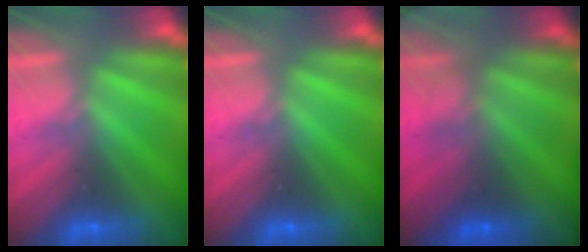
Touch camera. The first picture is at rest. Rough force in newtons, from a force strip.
{"total": 0.0}
{"total": 2.8}